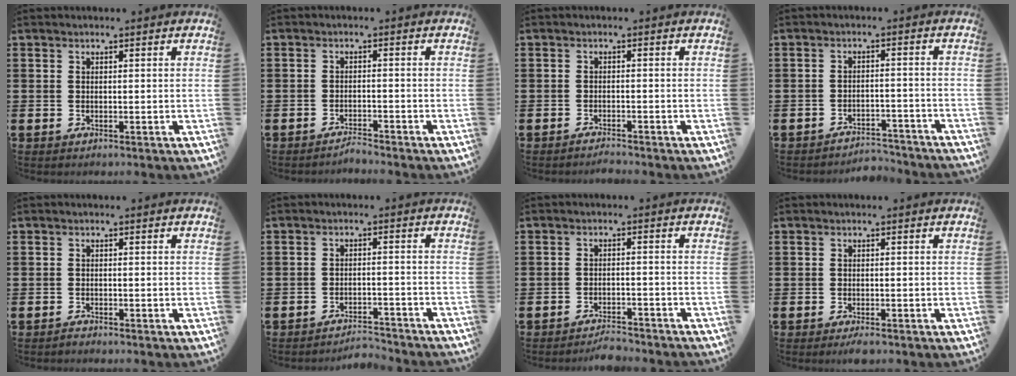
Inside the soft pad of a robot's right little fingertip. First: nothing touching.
{"total": 1.5, "force": [-1.5, -0.1, 0.1], "torque": [-0.006, 0.003, -0.031]}
{"total": 1.2, "force": [-1.2, 0.0, 0.1], "torque": [0.003, -0.004, -0.025]}
{"total": 3.2, "force": [-3.2, 0.1, -0.1], "torque": [-0.004, 0.003, -0.068]}
{"total": 0.6, "force": [-0.6, 0.0, 0.0], "torque": [-0.003, -0.003, -0.012]}
{"total": 2.9, "force": [-2.9, -0.1, -0.1], "torque": [-0.004, 0.003, -0.062]}
{"total": 2.4, "force": [-2.4, 0.1, 0.2], "torque": [-0.010, 0.005, -0.050]}
{"total": 0.9, "force": [-0.6, 0.1, 0.7], "torque": [-0.013, -0.002, -0.012]}